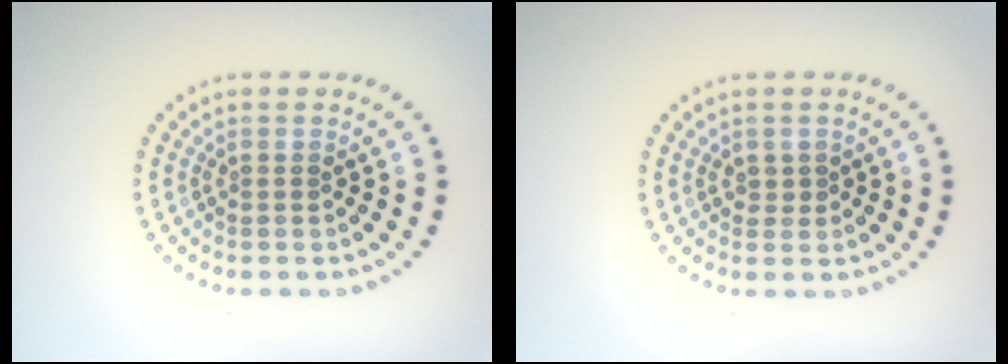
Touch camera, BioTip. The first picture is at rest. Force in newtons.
{"total": 0.5, "press": 0.5, "slide": 0.2}